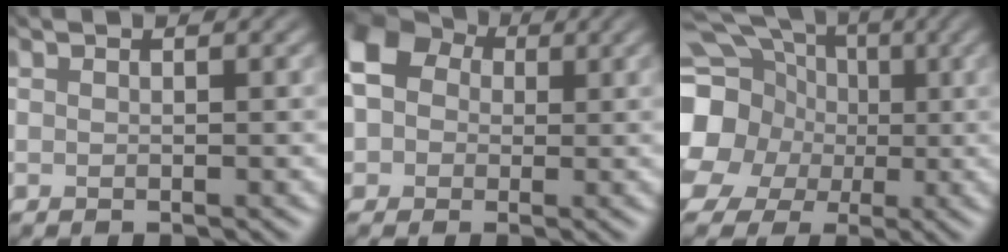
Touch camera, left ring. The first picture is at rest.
{"total": 9.4, "force": [2.6, 7.7, 4.7], "torque": [-0.105, 0.031, 0.035]}
{"total": 18.1, "force": [2.3, 16.3, 7.6], "torque": [-0.190, 0.018, 0.002]}